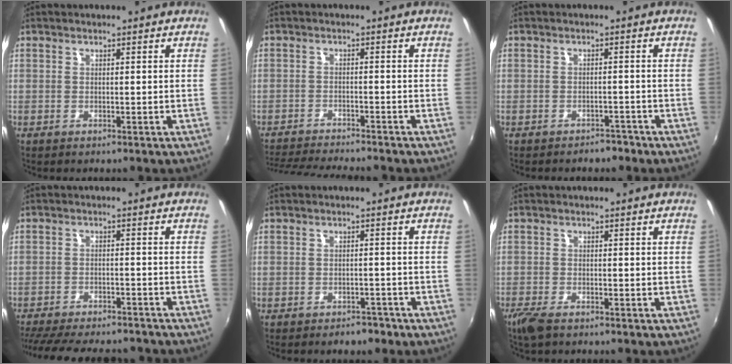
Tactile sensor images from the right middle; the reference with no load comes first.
{"total": 10.8, "force": [-10.0, 0.5, 4.1], "torque": [-0.101, -0.018, -0.160]}
{"total": 3.2, "force": [-2.8, 1.4, 0.7], "torque": [-0.014, 0.001, -0.031]}
{"total": 17.7, "force": [-15.3, 4.5, 7.7], "torque": [-0.163, -0.023, -0.217]}
{"total": 3.9, "force": [-3.1, 1.9, 1.4], "torque": [-0.026, 0.002, -0.034]}
{"total": 4.1, "force": [-3.1, 1.2, 2.4], "torque": [-0.063, -0.014, -0.062]}